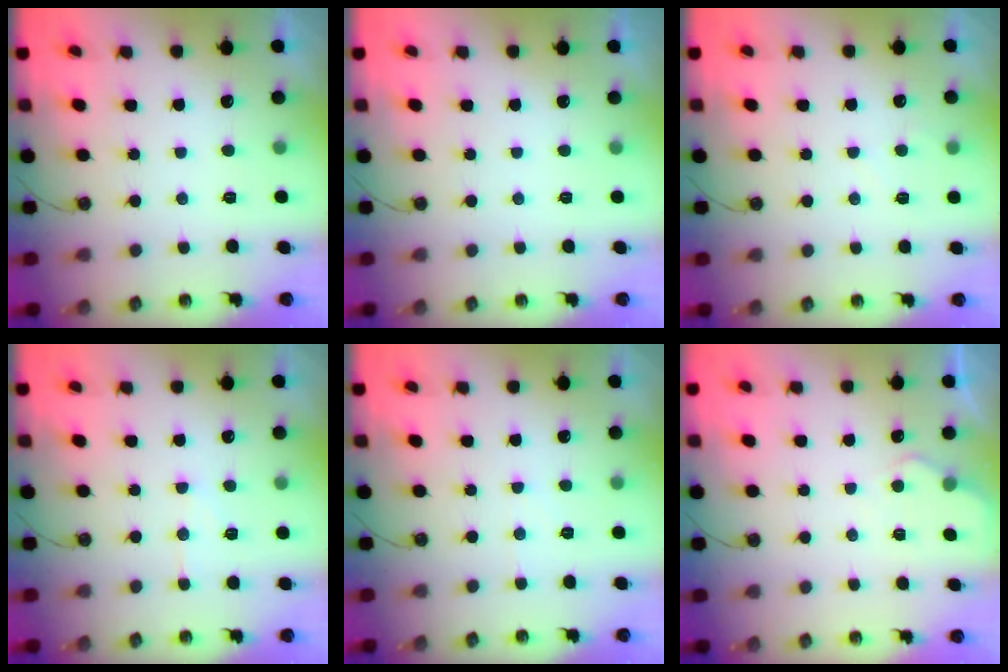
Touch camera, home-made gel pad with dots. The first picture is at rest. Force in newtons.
{"total": 0.0}
{"total": 2.9, "press": 2.9, "slide": 0.3}
{"total": 5.9, "press": 5.8, "slide": 0.6}
{"total": 3.0, "press": 3.0, "slide": 0.6}
{"total": 3.8, "press": 3.8, "slide": 0.4}